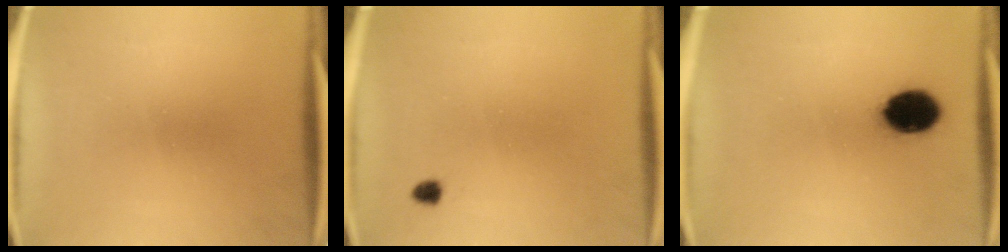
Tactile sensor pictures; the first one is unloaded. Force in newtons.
{"total": 1.2}
{"total": 10.0}